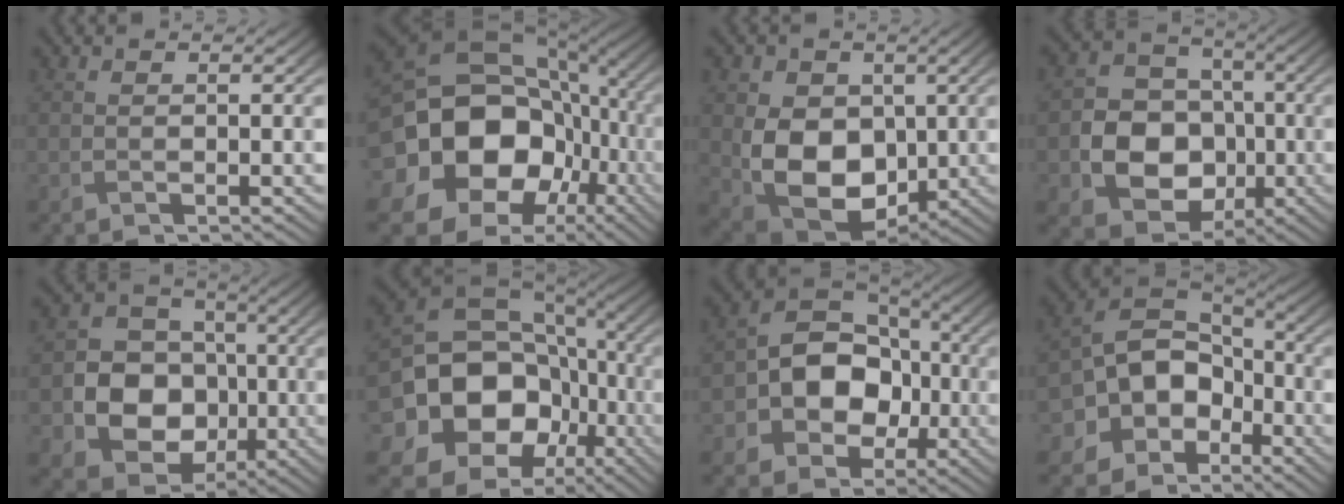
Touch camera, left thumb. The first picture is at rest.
{"total": 19.5, "force": [-2.9, 16.0, 10.8], "torque": [-0.240, -0.043, -0.034]}
{"total": 11.0, "force": [-0.4, 8.1, 7.4], "torque": [-0.155, -0.018, -0.008]}
{"total": 11.2, "force": [-2.6, 9.3, 5.7], "torque": [-0.112, -0.026, -0.070]}
{"total": 11.2, "force": [-2.3, 9.4, 5.6], "torque": [-0.114, -0.023, -0.065]}
{"total": 18.1, "force": [-4.1, 15.1, 9.0], "torque": [-0.204, -0.044, -0.065]}
{"total": 10.6, "force": [-2.3, 8.2, 6.4], "torque": [-0.110, -0.002, -0.058]}
{"total": 12.4, "force": [-4.2, 9.7, 6.5], "torque": [-0.138, -0.023, -0.092]}